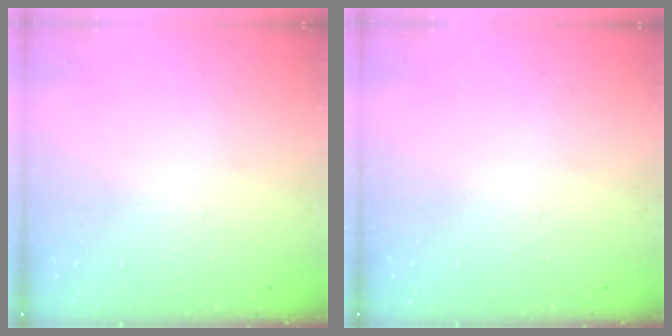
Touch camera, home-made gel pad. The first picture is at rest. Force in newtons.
{"total": 0.0}